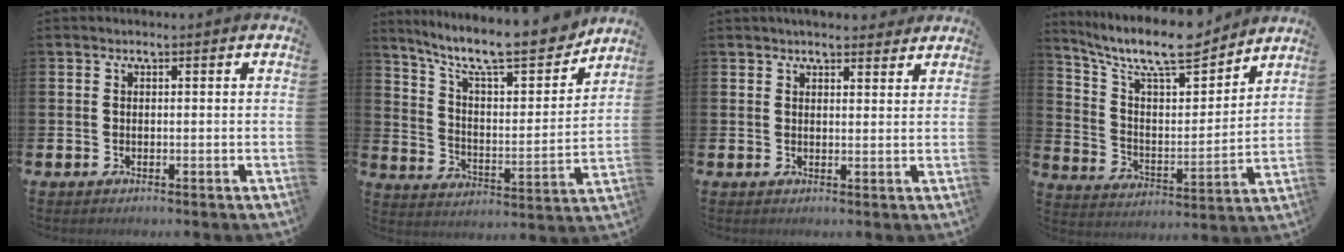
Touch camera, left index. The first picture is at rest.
{"total": 12.2, "force": [10.5, 2.7, 5.7], "torque": [-0.132, -0.070, 0.176]}
{"total": 3.0, "force": [2.9, 0.6, 0.2], "torque": [-0.002, -0.014, 0.053]}
{"total": 11.2, "force": [9.7, 2.8, 4.9], "torque": [-0.116, -0.066, 0.166]}